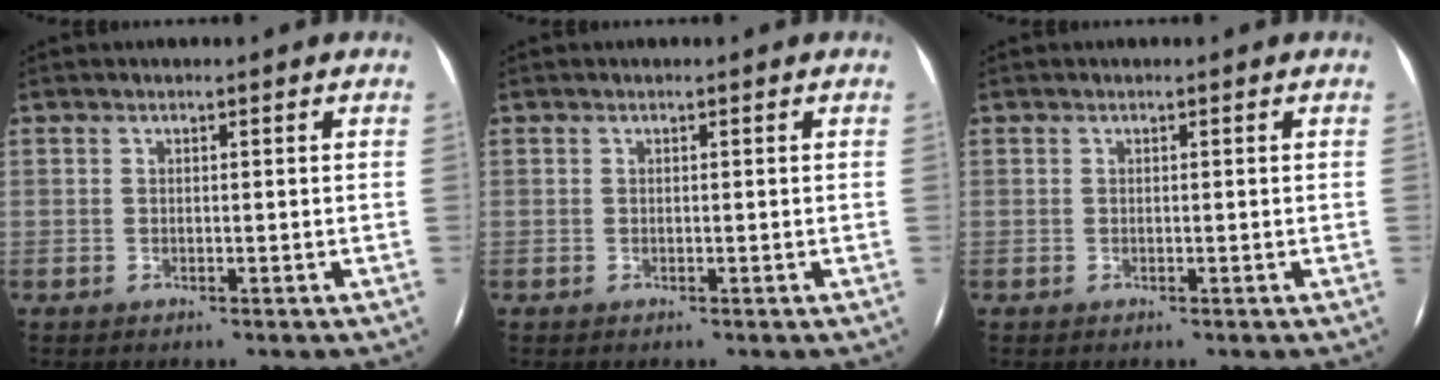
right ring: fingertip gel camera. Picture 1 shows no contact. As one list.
[{"total": 0.0}, {"total": 0.0}]